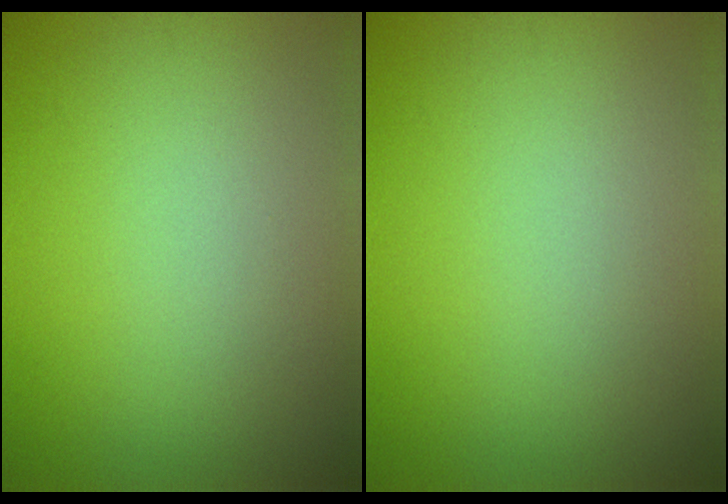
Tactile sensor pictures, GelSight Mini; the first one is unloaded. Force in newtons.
{"total": 0.0}